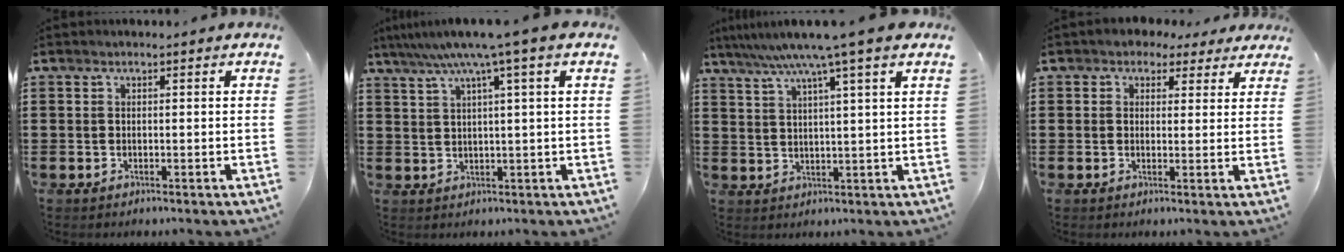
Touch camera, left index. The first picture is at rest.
{"total": 6.1, "force": [3.4, -1.0, 5.0], "torque": [-0.104, -0.013, 0.053]}
{"total": 7.4, "force": [5.3, -1.1, 5.1], "torque": [-0.114, -0.019, 0.086]}
{"total": 2.6, "force": [1.9, 1.8, 0.6], "torque": [-0.016, 0.004, 0.032]}